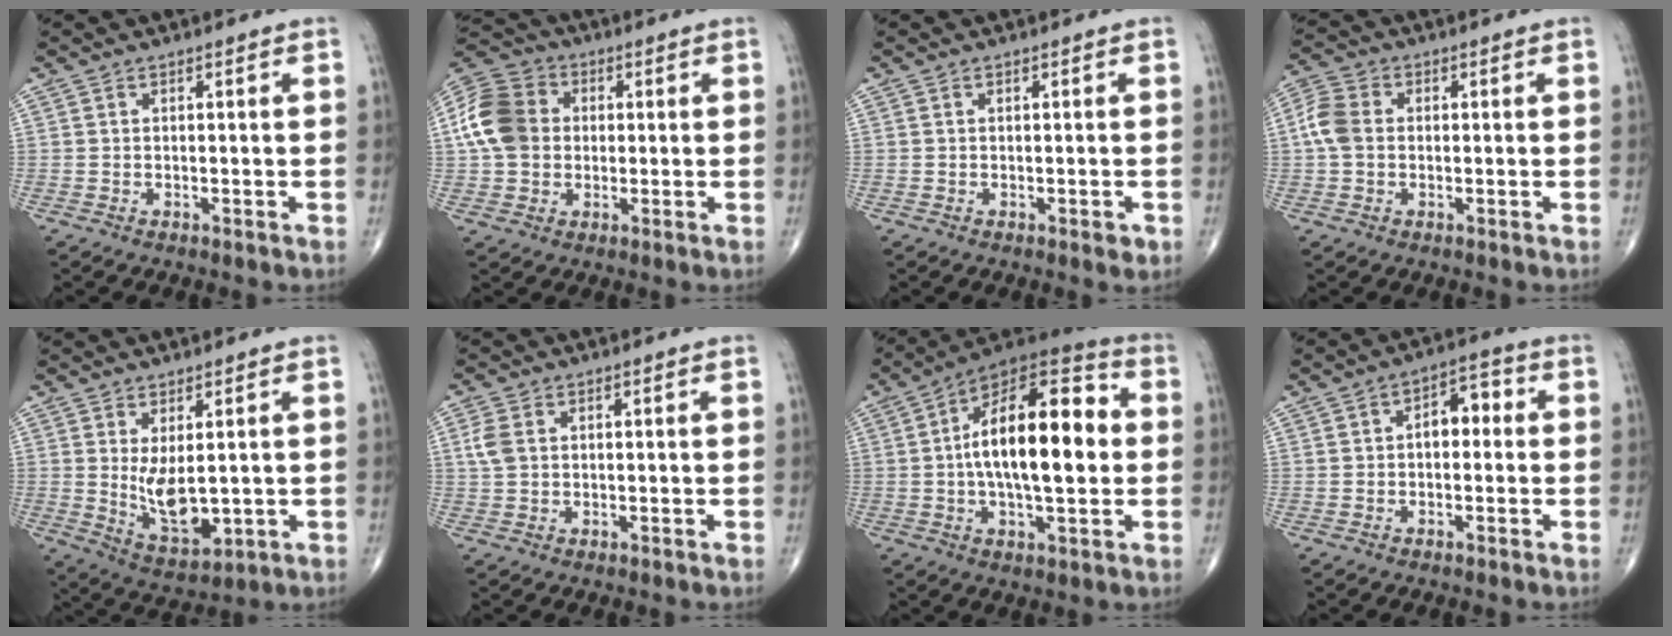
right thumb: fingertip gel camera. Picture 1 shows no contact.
{"total": 12.3, "force": [1.1, 9.9, 7.2], "torque": [-0.132, 0.024, 0.010]}
{"total": 1.3, "force": [-0.4, 0.5, 1.1], "torque": [-0.014, -0.002, -0.003]}
{"total": 5.9, "force": [0.1, 4.3, 3.9], "torque": [-0.093, 0.017, -0.006]}
{"total": 8.4, "force": [0.7, 3.9, 7.4], "torque": [-0.113, -0.022, 0.031]}
{"total": 3.4, "force": [0.7, 2.4, 2.3], "torque": [-0.061, 0.006, 0.015]}
{"total": 21.1, "force": [1.1, 9.0, 19.1], "torque": [-0.289, 0.027, 0.006]}
{"total": 5.7, "force": [0.2, 3.5, 4.5], "torque": [-0.046, 0.023, -0.008]}